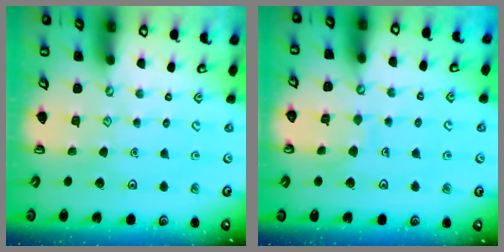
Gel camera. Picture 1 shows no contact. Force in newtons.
{"total": 5.4, "press": 5.4, "slide": 0.5}